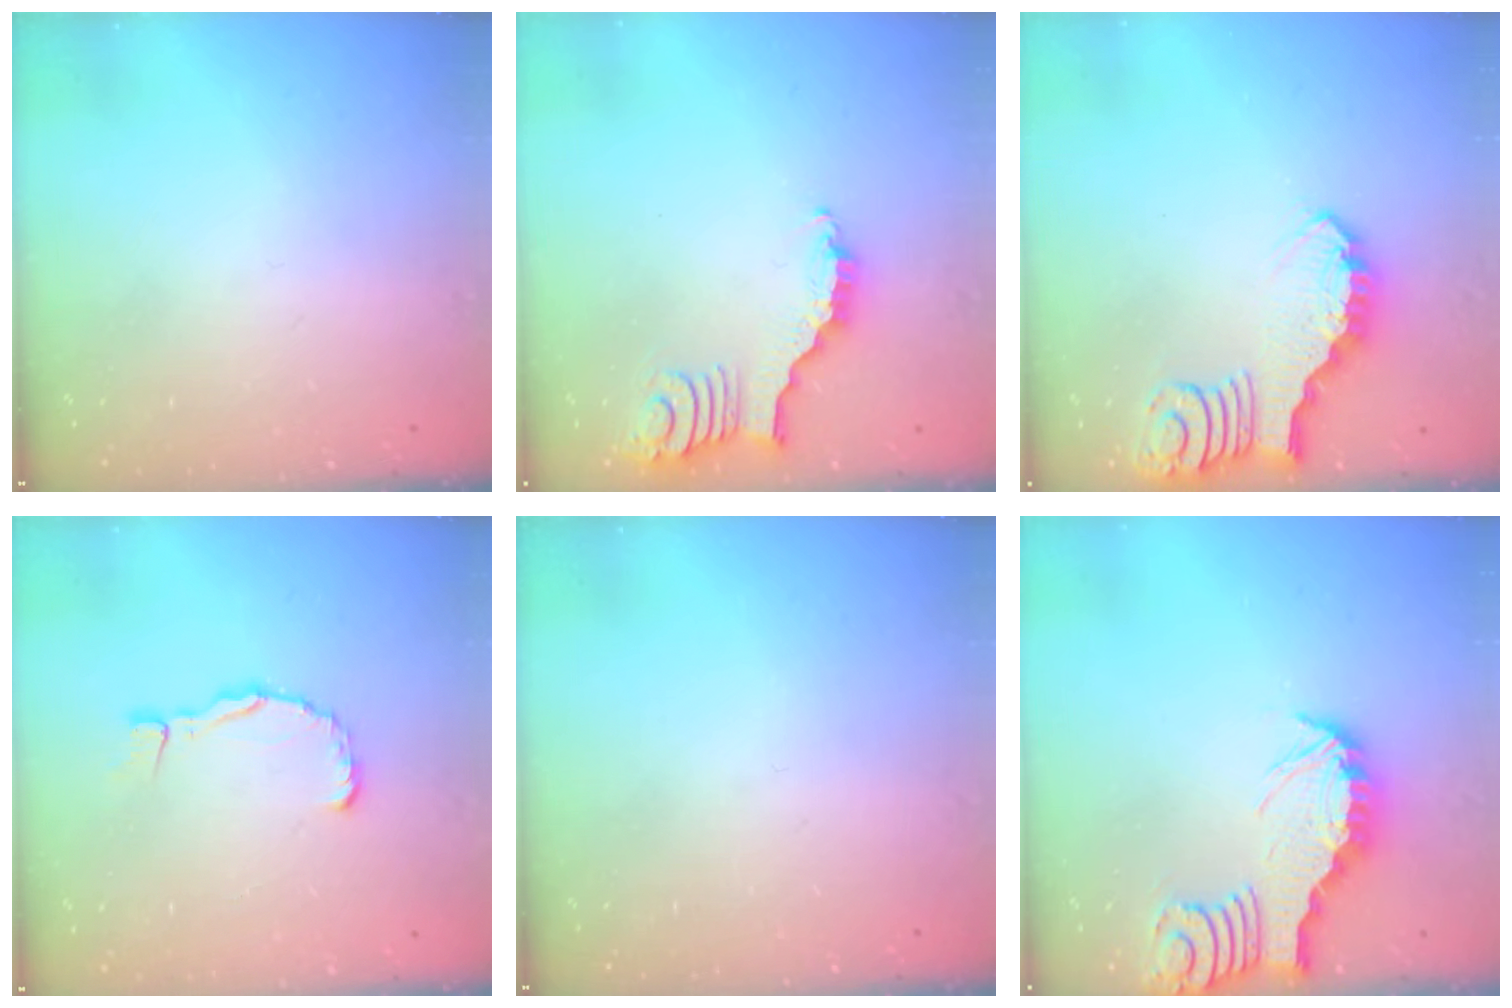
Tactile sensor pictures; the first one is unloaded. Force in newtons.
{"total": 2.2, "press": 2.2, "slide": 0.4}
{"total": 2.4, "press": 2.4, "slide": 0.3}
{"total": 5.9, "press": 5.8, "slide": 0.6}
{"total": 0.0}
{"total": 2.6, "press": 2.6, "slide": 0.2}